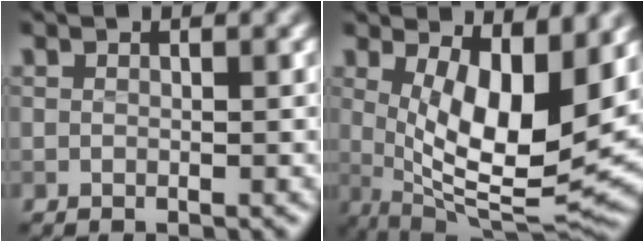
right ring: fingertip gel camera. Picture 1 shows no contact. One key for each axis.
{"total": 10.3, "fx": 2.0, "fy": 3.8, "fz": 9.4, "tx": -0.156, "ty": -0.028, "tz": 0.043}